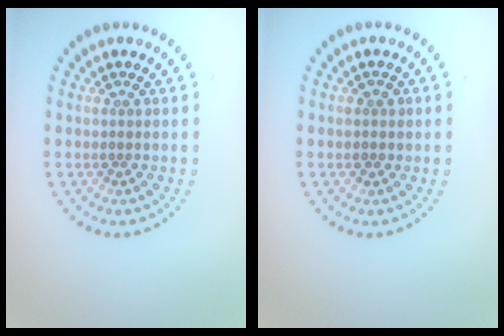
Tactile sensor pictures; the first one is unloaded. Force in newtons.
{"total": 1.0, "press": 0.9, "slide": 0.3}